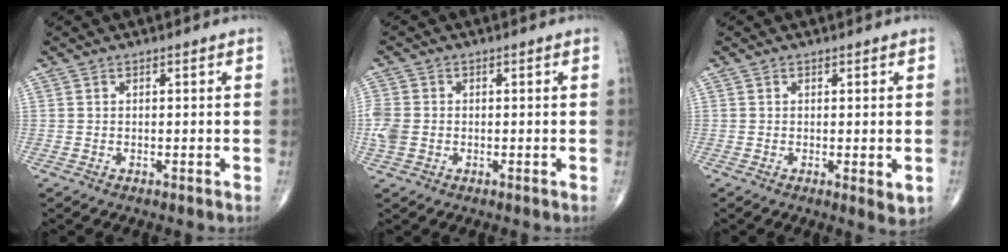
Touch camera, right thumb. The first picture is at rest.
{"total": 4.6, "force": [-0.6, 3.6, 2.7], "torque": [-0.069, 0.006, -0.013]}
{"total": 2.7, "force": [-0.3, 0.8, 2.6], "torque": [-0.036, -0.010, -0.003]}